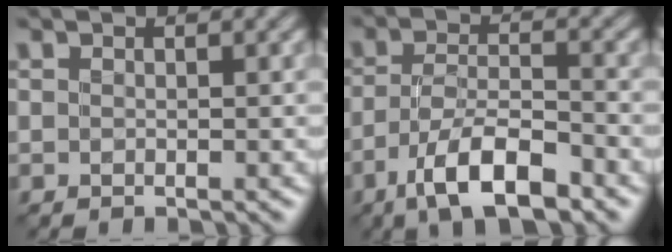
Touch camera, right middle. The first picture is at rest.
{"total": 7.0, "force": [-4.4, 2.2, 5.0], "torque": [-0.089, 0.003, -0.082]}